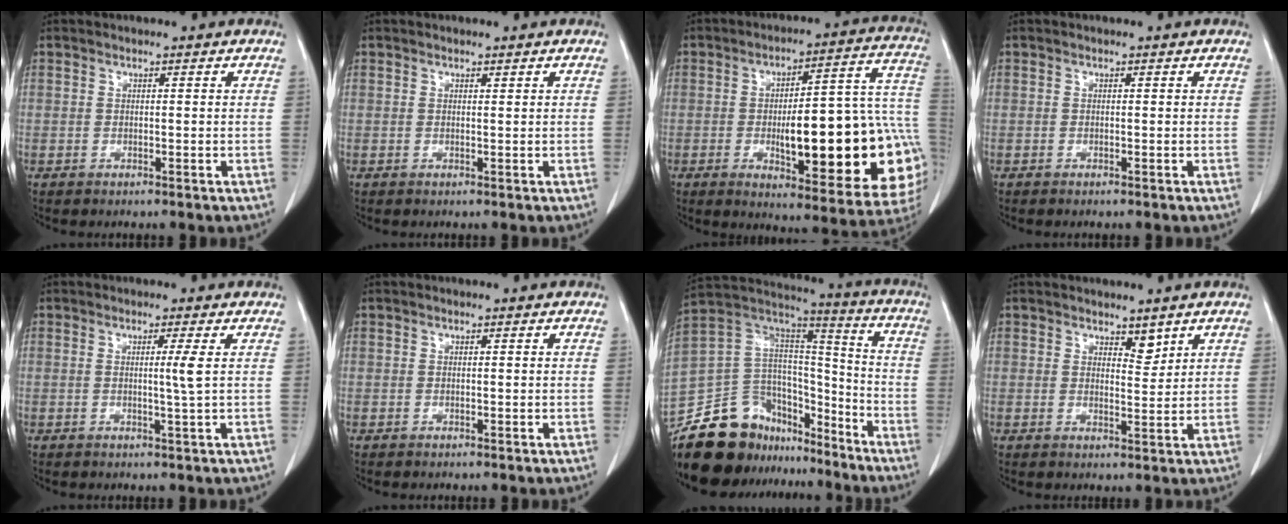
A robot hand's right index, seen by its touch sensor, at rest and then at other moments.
{"total": 0.0}
{"total": 26.2, "force": [-4.6, 6.1, 25.1], "torque": [-0.251, 0.020, -0.048]}
{"total": 0.0}
{"total": 2.3, "force": [0.4, -0.9, 2.1], "torque": [-0.039, -0.007, 0.008]}
{"total": 0.0}
{"total": 19.6, "force": [-15.8, 10.2, 5.8], "torque": [-0.101, 0.076, -0.259]}
{"total": 2.6, "force": [2.0, 1.0, 1.3], "torque": [-0.018, -0.009, 0.036]}